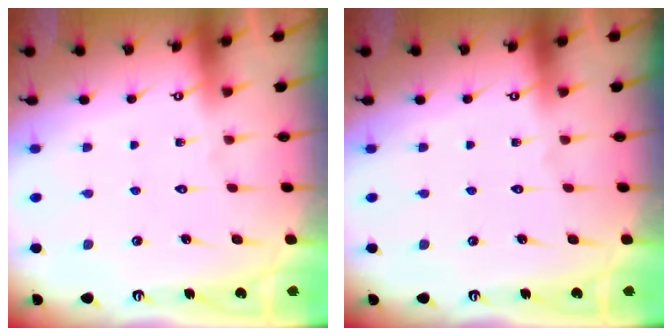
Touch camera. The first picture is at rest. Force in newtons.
{"total": 0.0}